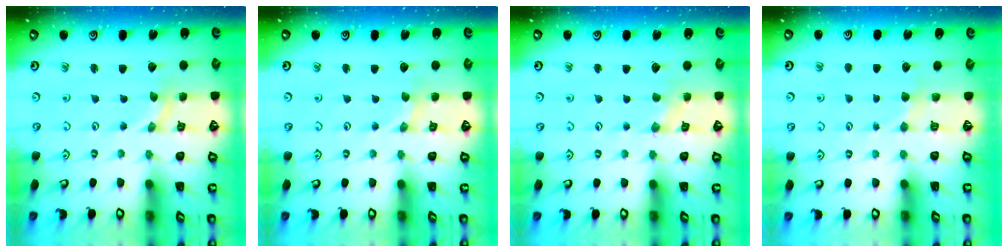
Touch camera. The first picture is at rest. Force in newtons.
{"total": 0.0}
{"total": 0.0}
{"total": 3.2, "press": 3.1, "slide": 0.5}